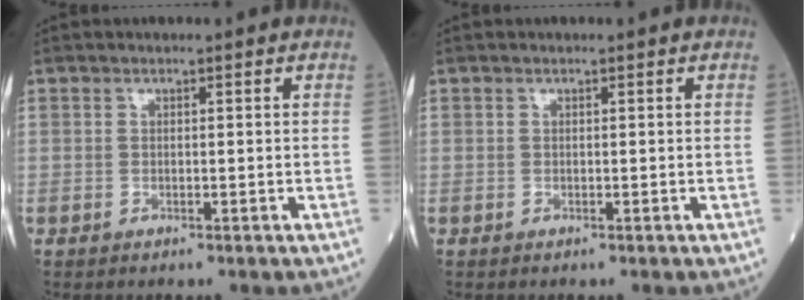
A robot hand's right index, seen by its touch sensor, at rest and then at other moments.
{"total": 0.0}